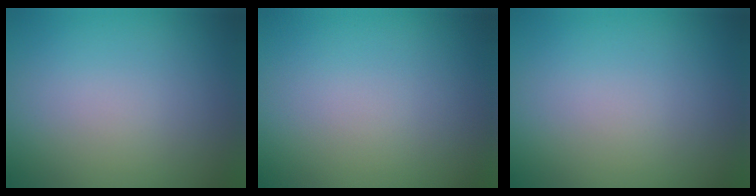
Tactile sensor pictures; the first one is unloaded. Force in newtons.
{"total": 0.0}
{"total": 0.0}